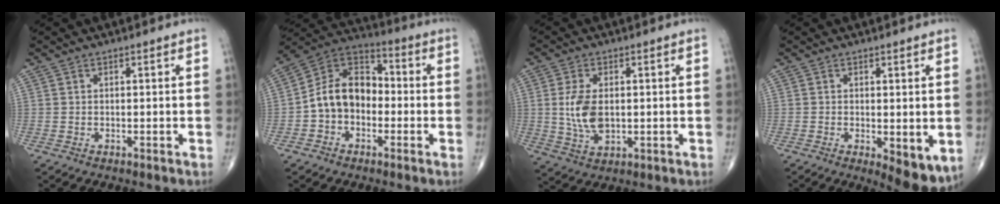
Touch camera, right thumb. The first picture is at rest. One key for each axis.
{"total": 12.3, "fx": -1.9, "fy": 9.0, "fz": 8.1, "tx": -0.116, "ty": 0.043, "tz": -0.051}
{"total": 7.7, "fx": 0.4, "fy": 4.3, "fz": 6.4, "tx": -0.130, "ty": -0.007, "tz": 0.013}
{"total": 6.8, "fx": -1.3, "fy": 2.4, "fz": 6.2, "tx": -0.084, "ty": -0.021, "tz": -0.014}